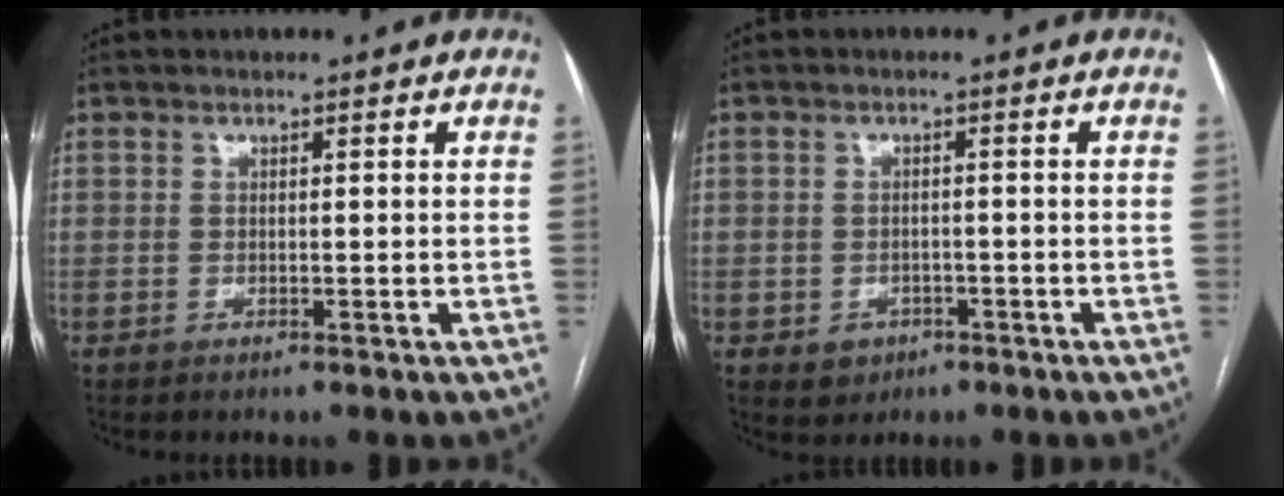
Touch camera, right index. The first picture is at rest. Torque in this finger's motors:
{"motor_torque": [-0.53, -0.12, -1.05, -0.21]}